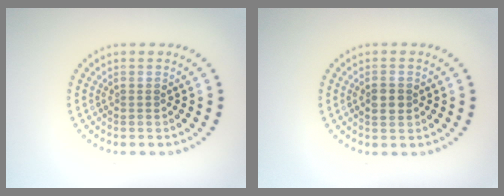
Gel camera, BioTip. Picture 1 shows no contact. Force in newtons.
{"total": 1.7, "press": 1.7, "slide": 0.1}